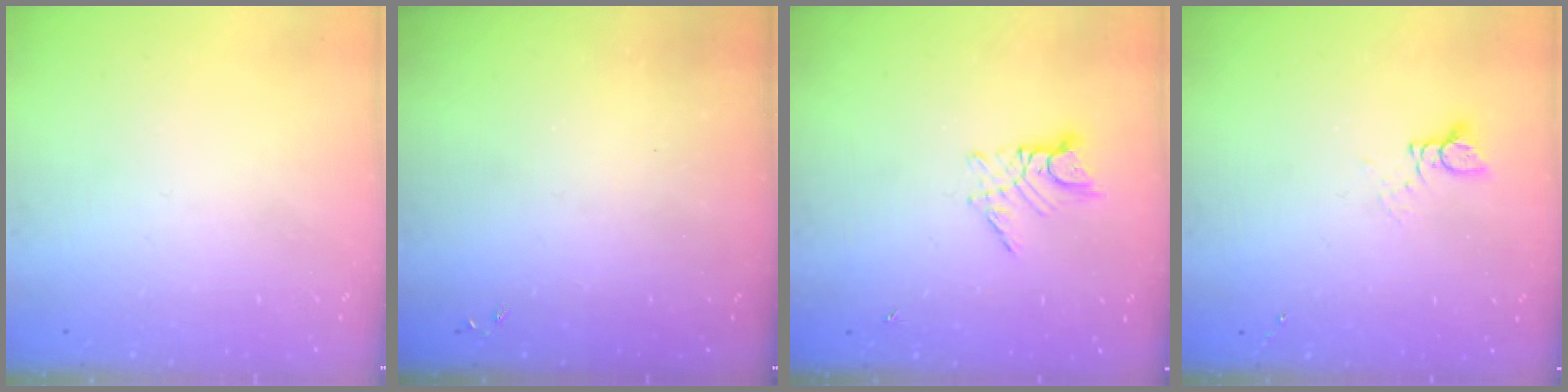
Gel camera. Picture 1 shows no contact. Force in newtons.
{"total": 0.0}
{"total": 7.6, "press": 7.6, "slide": 0.8}
{"total": 2.6, "press": 2.6, "slide": 0.3}